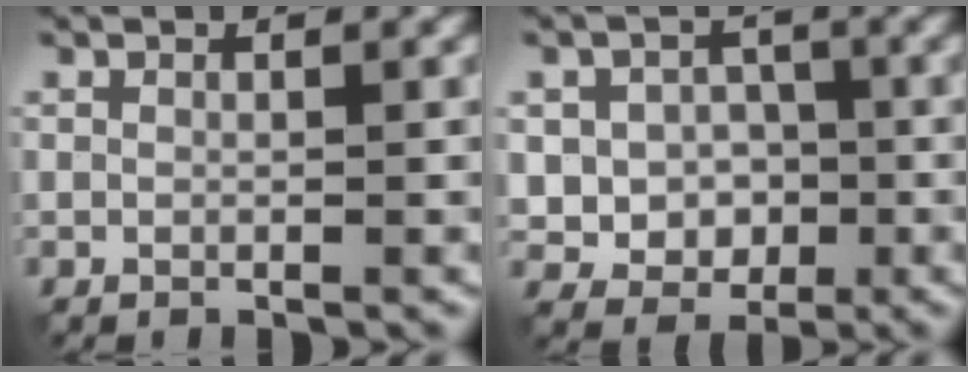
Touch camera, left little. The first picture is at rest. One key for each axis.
{"total": 4.5, "fx": -0.6, "fy": 3.8, "fz": 2.2, "tx": -0.024, "ty": -0.002, "tz": -0.020}